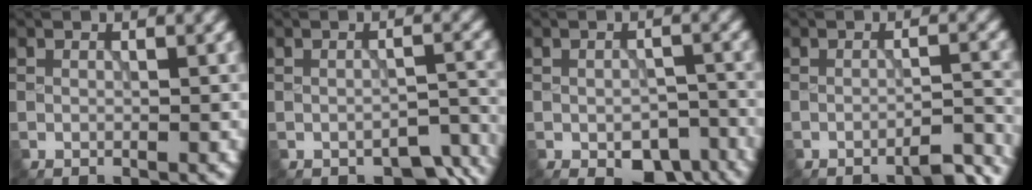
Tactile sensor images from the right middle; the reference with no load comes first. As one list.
[{"total": 4.2, "force": [-3.2, 1.9, 2.0], "torque": [-0.021, -0.015, -0.030]}, {"total": 5.3, "force": [-2.9, 2.9, 3.3], "torque": [-0.040, -0.016, -0.032]}, {"total": 3.1, "force": [-2.7, 0.5, 1.5], "torque": [-0.013, 0.008, -0.042]}]